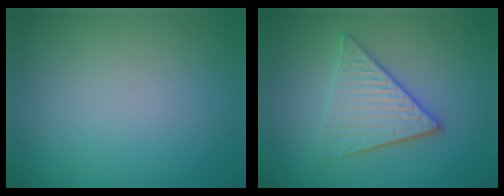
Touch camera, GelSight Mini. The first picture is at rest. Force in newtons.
{"total": 4.0, "press": 3.4, "slide": 2.0}